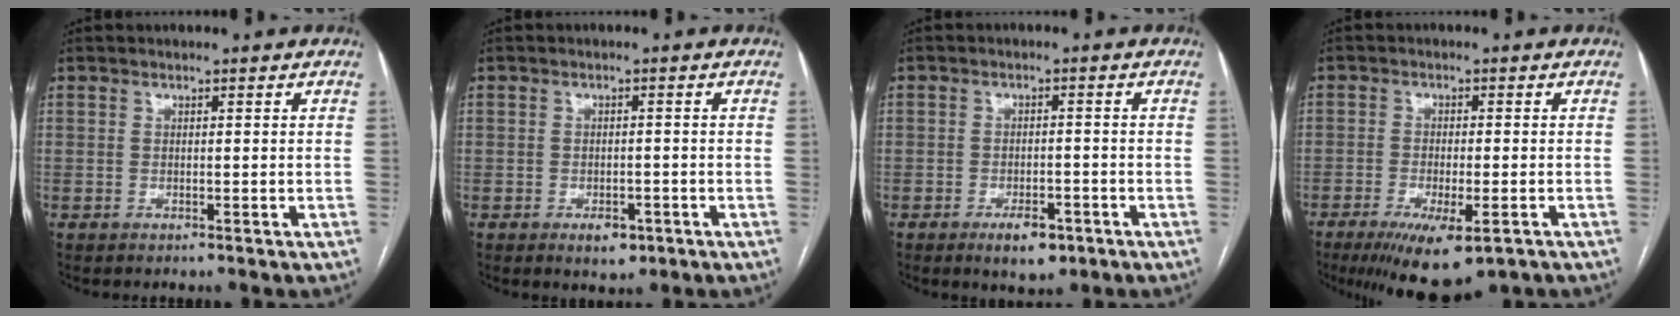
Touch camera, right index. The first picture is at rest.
{"total": 3.2, "force": [-1.7, 1.9, 1.9], "torque": [-0.022, 0.001, -0.014]}
{"total": 4.8, "force": [-2.8, 2.2, 3.2], "torque": [-0.047, 0.001, -0.036]}
{"total": 10.2, "force": [-6.1, 2.7, 7.8], "torque": [-0.125, -0.022, -0.090]}